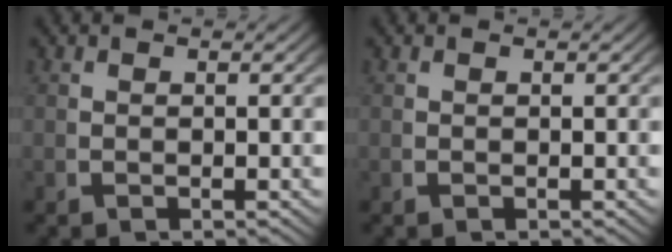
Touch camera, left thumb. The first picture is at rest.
{"total": 0.0}